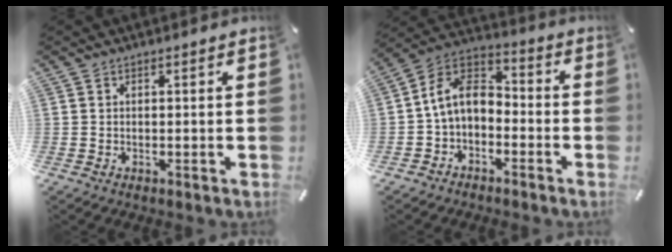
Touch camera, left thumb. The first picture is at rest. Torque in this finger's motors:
{"motor_torque": [1.13, 1.53, 0.49, 0.34, 0.33]}